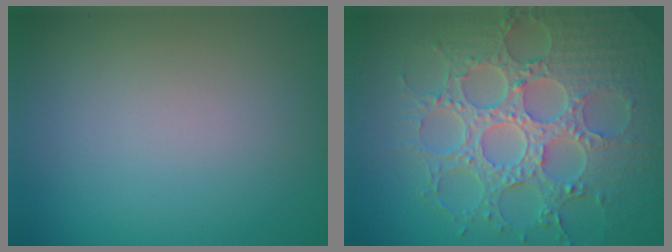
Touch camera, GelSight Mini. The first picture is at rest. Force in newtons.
{"total": 8.7, "press": 6.3, "slide": 6.0}